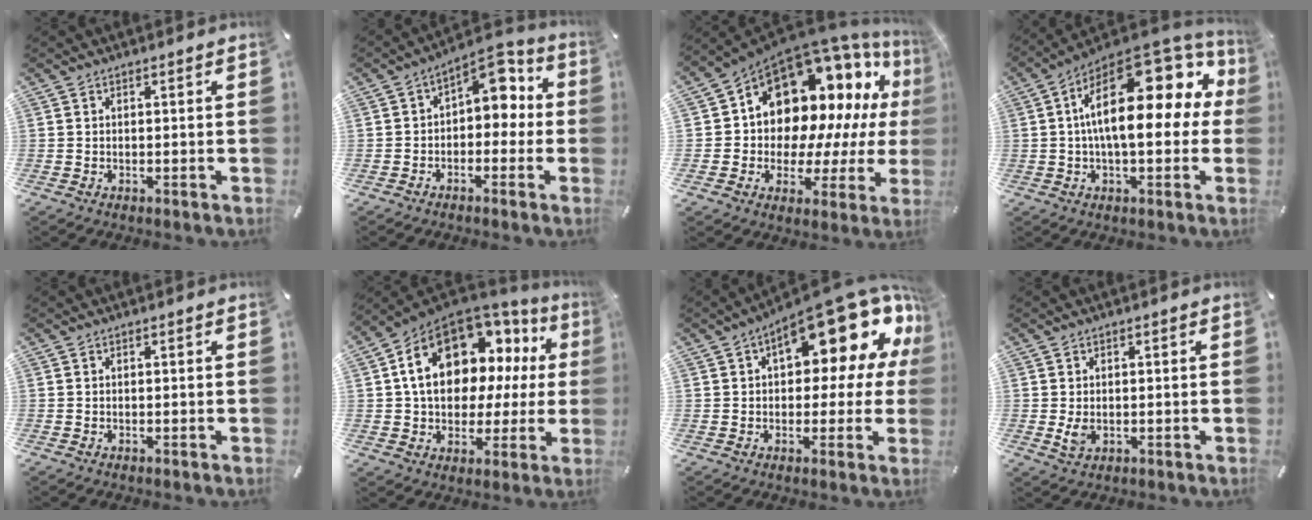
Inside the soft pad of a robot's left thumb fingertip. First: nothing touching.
{"total": 7.9, "force": [2.5, 5.5, 5.1], "torque": [-0.063, -0.022, 0.038]}
{"total": 16.2, "force": [8.3, 11.3, 8.2], "torque": [-0.111, -0.098, 0.157]}
{"total": 22.9, "force": [5.2, 10.3, 19.8], "torque": [-0.323, -0.038, 0.091]}
{"total": 0.0}
{"total": 19.2, "force": [6.8, 13.3, 12.1], "torque": [-0.192, -0.034, 0.121]}
{"total": 19.1, "force": [10.2, 8.0, 14.0], "torque": [-0.183, -0.076, 0.167]}
{"total": 2.9, "force": [-0.2, 2.2, 1.9], "torque": [-0.039, -0.005, -0.007]}